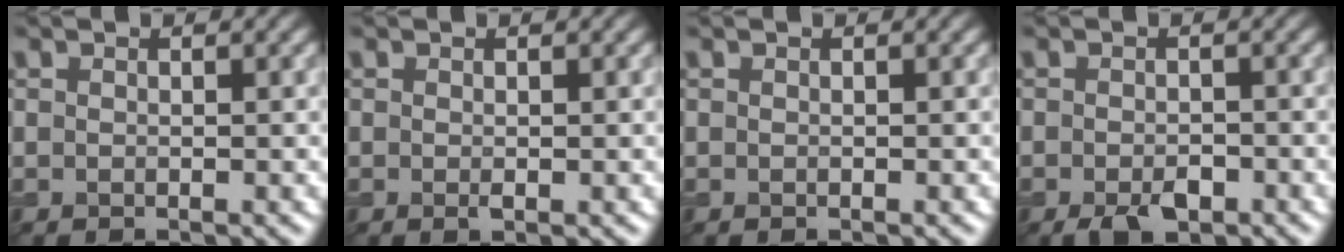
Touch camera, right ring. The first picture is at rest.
{"total": 0.5, "force": [-0.1, 0.2, 0.5], "torque": [-0.012, -0.003, -0.001]}
{"total": 0.0}
{"total": 2.5, "force": [-1.4, 1.3, 1.6], "torque": [-0.028, -0.003, -0.025]}